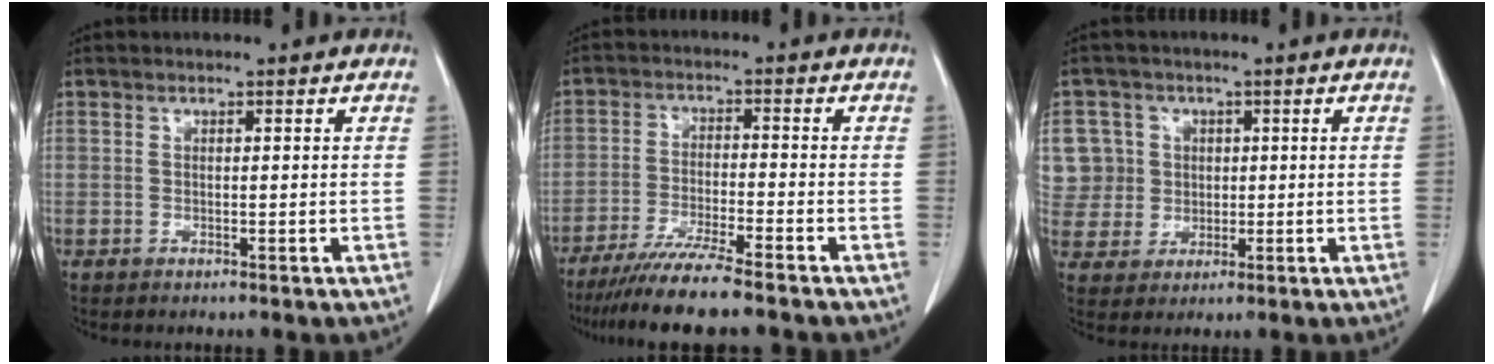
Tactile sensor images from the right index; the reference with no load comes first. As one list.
[{"total": 9.5, "force": [-7.8, -0.7, 5.4], "torque": [-0.082, -0.030, -0.133]}, {"total": 8.0, "force": [1.8, 7.8, 0.4], "torque": [-0.010, 0.029, 0.047]}]